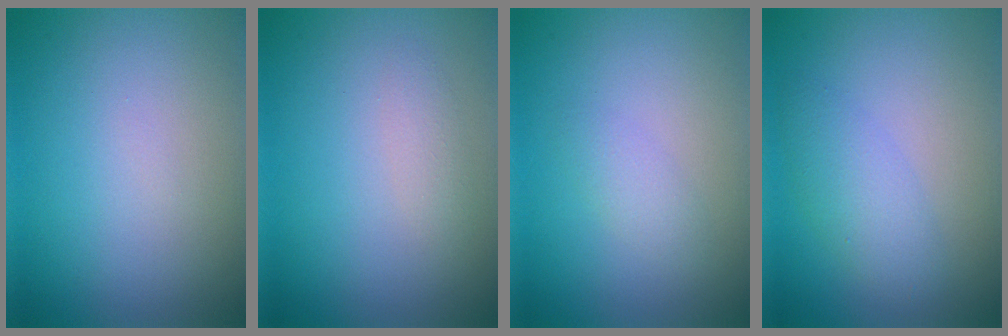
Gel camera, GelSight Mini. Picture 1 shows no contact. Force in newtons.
{"total": 1.1, "press": 1.1, "slide": 0.0}
{"total": 1.4, "press": 1.4, "slide": 0.1}
{"total": 2.7, "press": 2.7, "slide": 0.0}